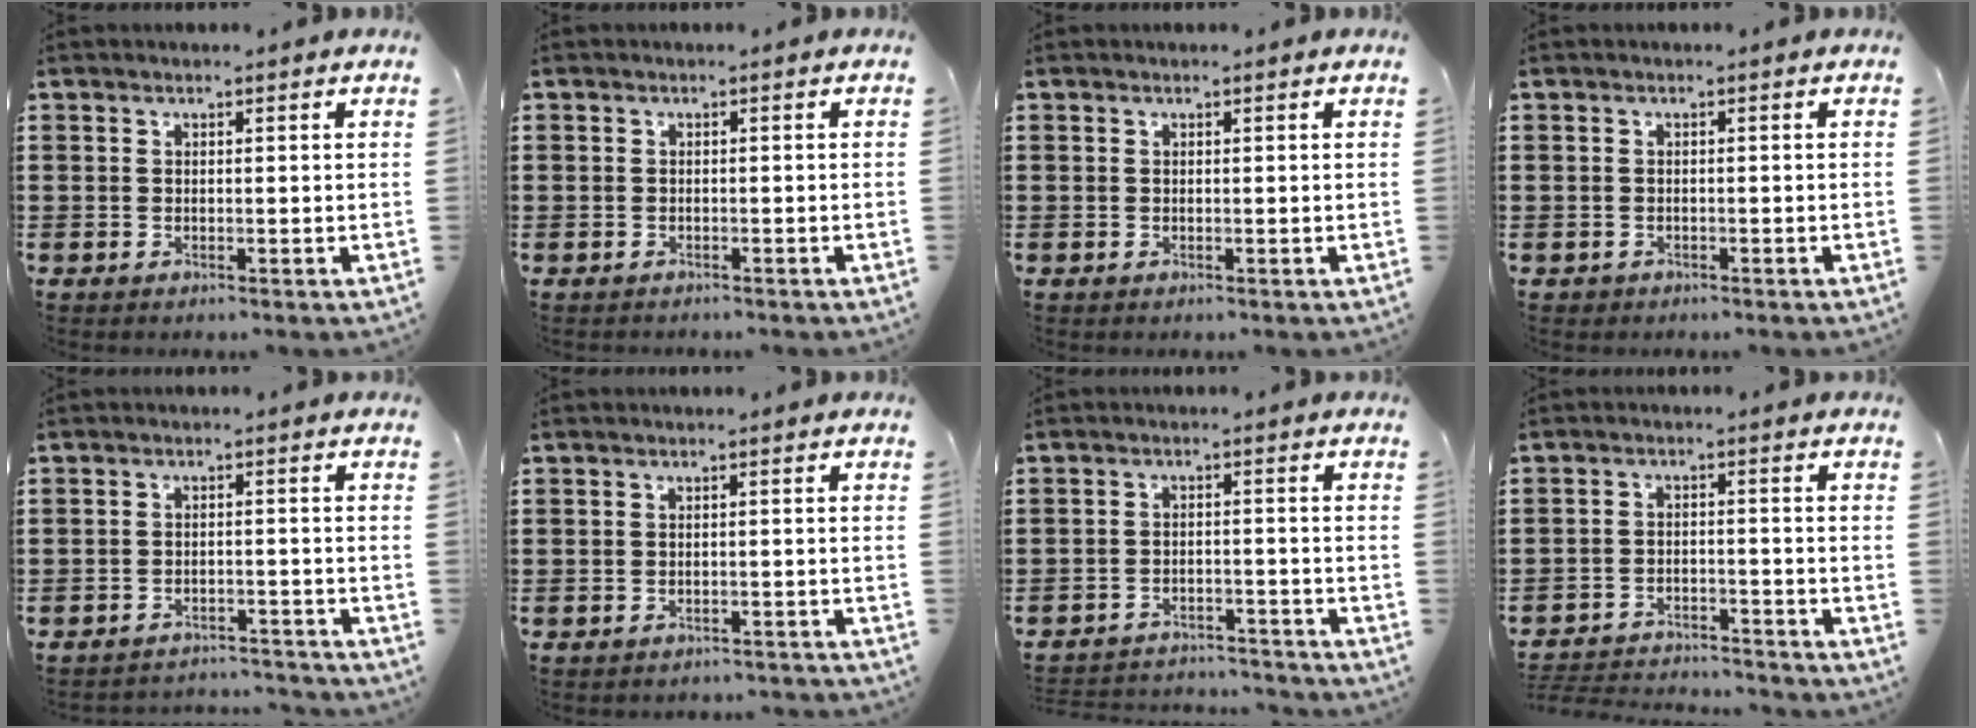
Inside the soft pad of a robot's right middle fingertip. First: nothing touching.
{"total": 1.0, "force": [-0.8, 0.6, -0.2], "torque": [0.003, 0.006, -0.018]}
{"total": 0.0}
{"total": 0.7, "force": [-0.6, 0.4, -0.1], "torque": [0.001, 0.004, -0.015]}
{"total": 3.0, "force": [-3.0, 0.3, -0.2], "torque": [-0.004, 0.001, -0.066]}
{"total": 1.4, "force": [-1.3, 0.2, 0.0], "torque": [-0.005, 0.002, -0.030]}
{"total": 3.3, "force": [-3.3, 0.4, 0.1], "torque": [-0.008, 0.003, -0.072]}
{"total": 3.6, "force": [-3.6, 0.5, 0.2], "torque": [-0.017, 0.003, -0.080]}